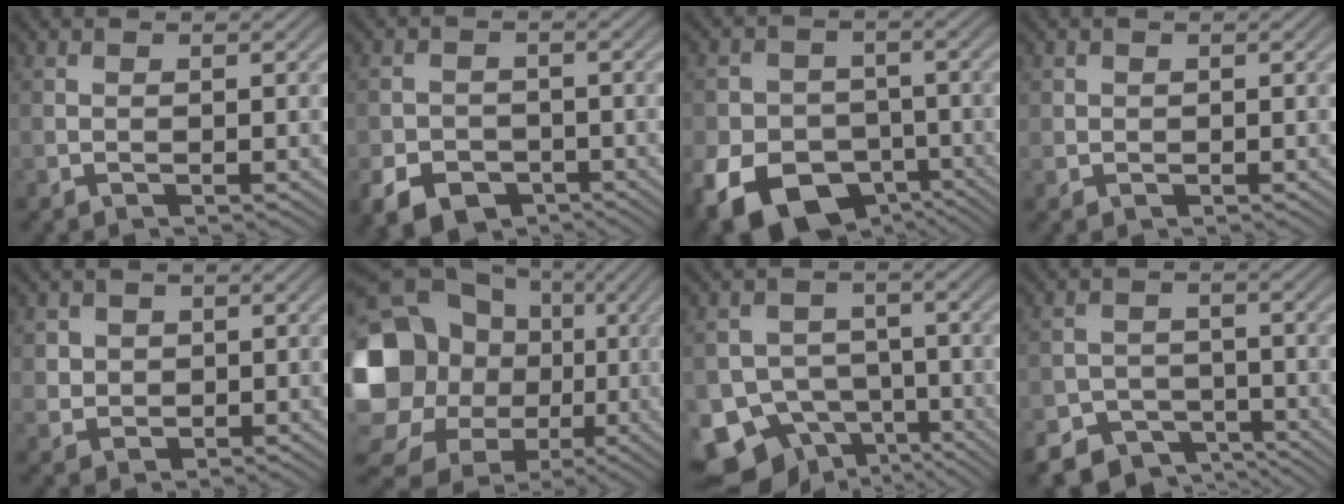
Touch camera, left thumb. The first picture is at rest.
{"total": 5.3, "force": [-3.0, 3.7, 2.5], "torque": [-0.048, -0.011, -0.055]}
{"total": 14.9, "force": [-7.8, 11.0, 6.5], "torque": [-0.135, -0.053, -0.134]}
{"total": 1.0, "force": [0.3, 1.0, 0.2], "torque": [-0.003, -0.004, 0.005]}
{"total": 3.2, "force": [1.1, 2.9, 0.9], "torque": [-0.033, -0.010, 0.030]}
{"total": 22.5, "force": [0.1, 19.8, 10.7], "torque": [-0.247, -0.001, -0.009]}
{"total": 11.8, "force": [-7.4, 8.4, 3.8], "torque": [-0.083, -0.022, -0.116]}
{"total": 8.5, "force": [-6.5, 5.0, 2.2], "torque": [-0.029, -0.015, -0.096]}